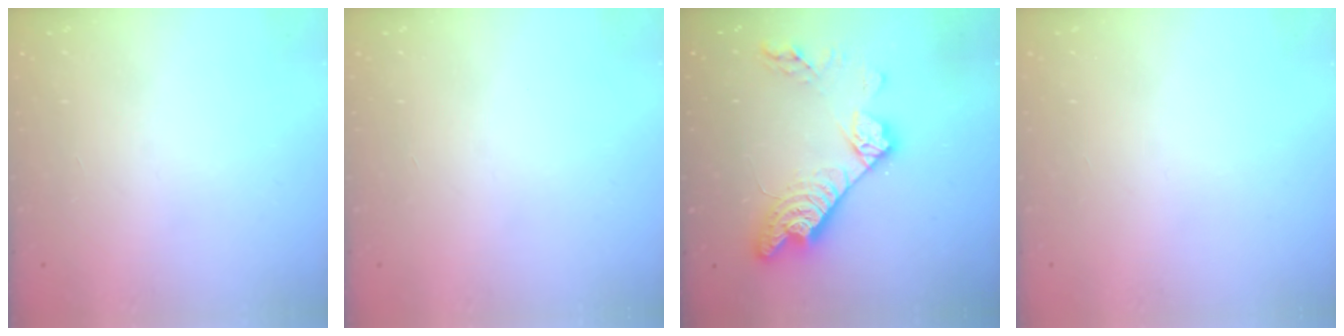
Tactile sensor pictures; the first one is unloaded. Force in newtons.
{"total": 0.0}
{"total": 15.9, "press": 15.9, "slide": 0.9}
{"total": 0.0}